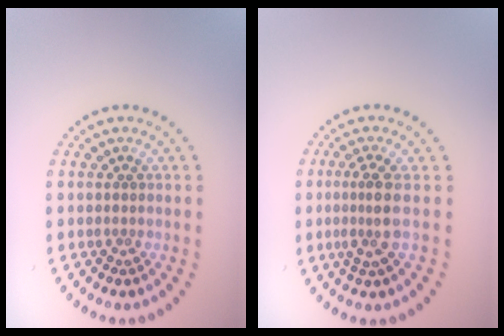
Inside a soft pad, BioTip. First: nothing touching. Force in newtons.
{"total": 2.5, "press": 1.9, "slide": 1.7}